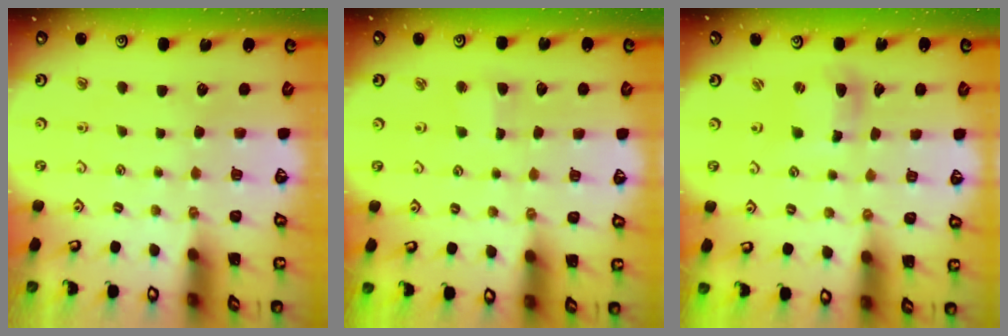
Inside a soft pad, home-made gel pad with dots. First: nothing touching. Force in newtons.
{"total": 2.6, "press": 2.6, "slide": 0.3}
{"total": 6.3, "press": 6.2, "slide": 1.0}